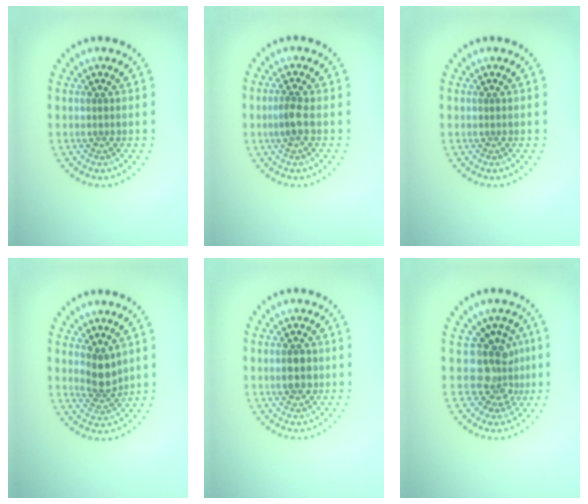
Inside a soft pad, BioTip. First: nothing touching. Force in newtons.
{"total": 1.5, "press": 1.3, "slide": 0.7}
{"total": 0.0}
{"total": 2.6, "press": 2.0, "slide": 1.7}
{"total": 2.6, "press": 2.6, "slide": 0.1}
{"total": 3.7, "press": 2.7, "slide": 2.5}